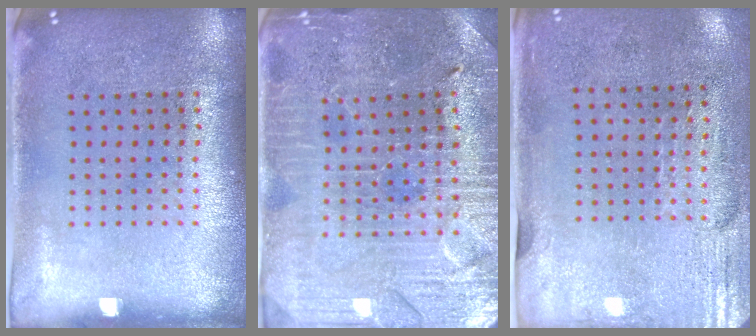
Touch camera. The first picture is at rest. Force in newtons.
{"total": 3.3, "press": 3.2, "slide": 0.5}
{"total": 3.0, "press": 2.5, "slide": 1.6}